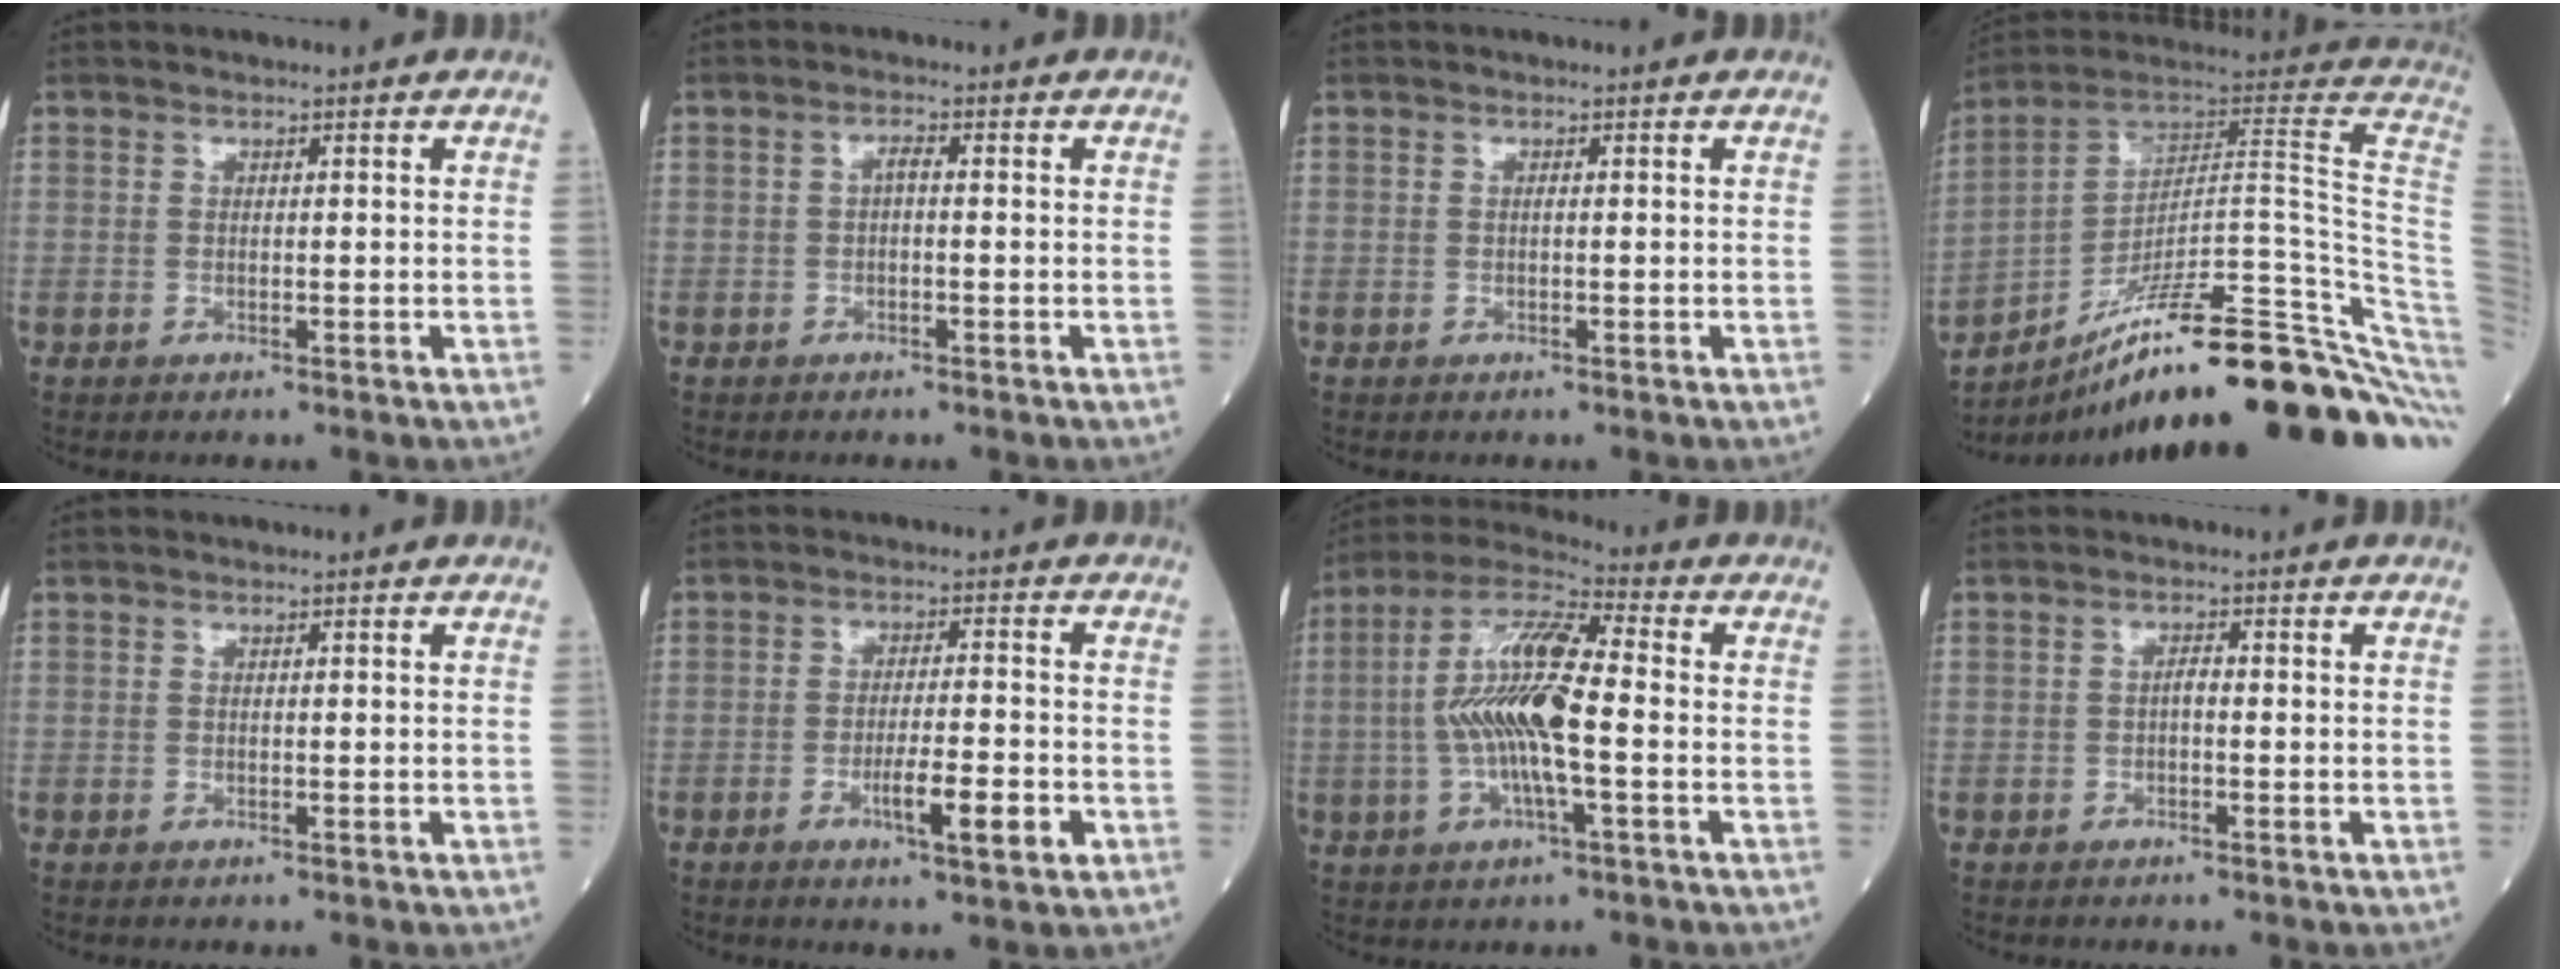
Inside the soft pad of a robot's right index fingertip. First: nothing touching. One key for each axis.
{"total": 1.4, "fx": -0.1, "fy": 0.4, "fz": 1.3, "tx": -0.022, "ty": 0.004, "tz": -0.003}
{"total": 0.0}
{"total": 31.5, "fx": -19.9, "fy": 2.2, "fz": 24.4, "tx": -0.217, "ty": 0.028, "tz": -0.294}
{"total": 0.0}
{"total": 6.8, "fx": -2.5, "fy": 0.7, "fz": 6.2, "tx": -0.103, "ty": -0.007, "tz": -0.039}
{"total": 13.3, "fx": -1.1, "fy": 2.4, "fz": 13.0, "tx": -0.263, "ty": 0.011, "tz": -0.026}
{"total": 1.1, "fx": -0.3, "fy": 0.5, "fz": 1.0, "tx": -0.014, "ty": 0.004, "tz": -0.008}